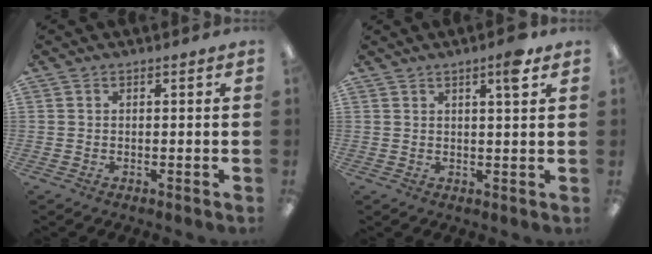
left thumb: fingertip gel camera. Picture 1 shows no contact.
{"total": 4.6, "force": [2.8, 0.5, 3.6], "torque": [-0.053, -0.007, 0.041]}